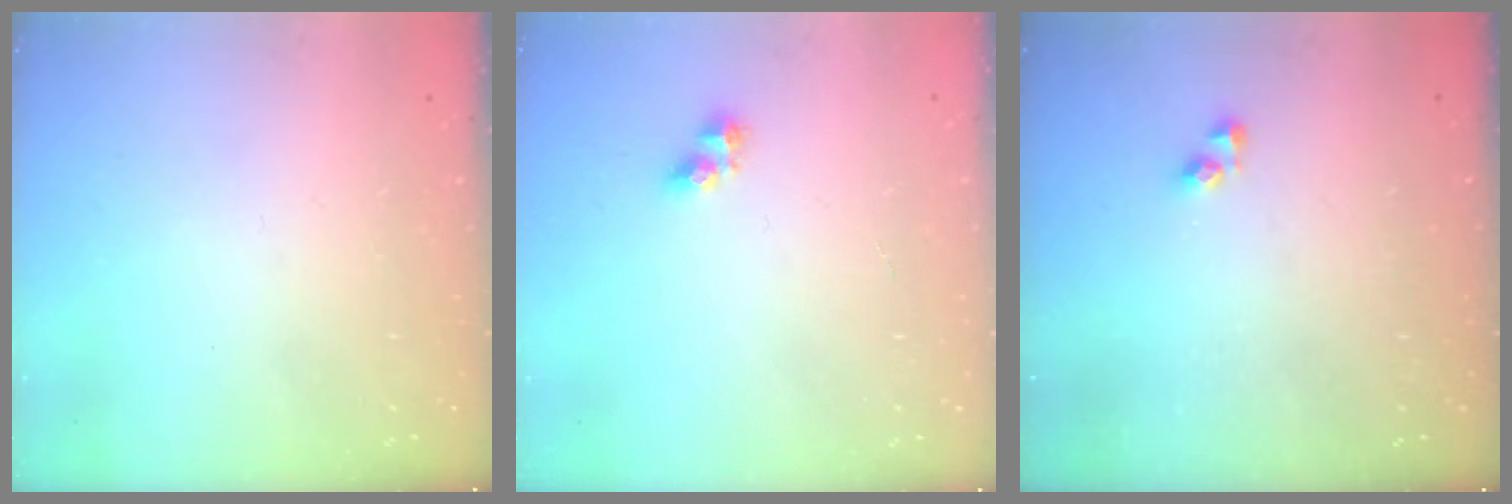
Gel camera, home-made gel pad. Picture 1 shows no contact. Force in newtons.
{"total": 5.1, "press": 5.0, "slide": 0.4}
{"total": 3.7, "press": 3.7, "slide": 0.2}